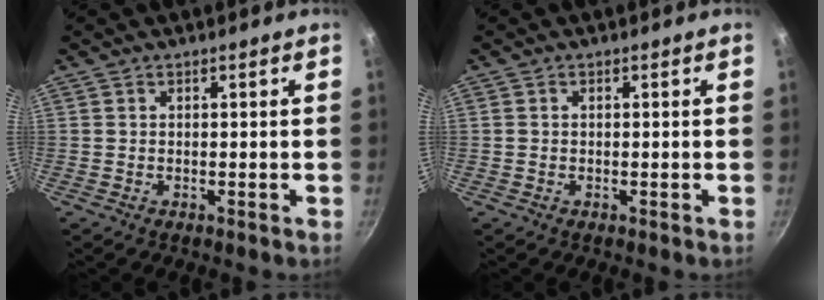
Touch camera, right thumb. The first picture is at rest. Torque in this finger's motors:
{"motor_torque": [0.01, 0.24, -0.81, 0.18, -0.02]}